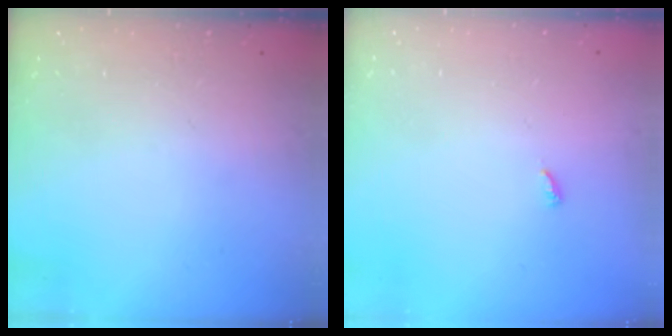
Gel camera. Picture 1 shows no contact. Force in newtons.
{"total": 2.5, "press": 2.5, "slide": 0.2}